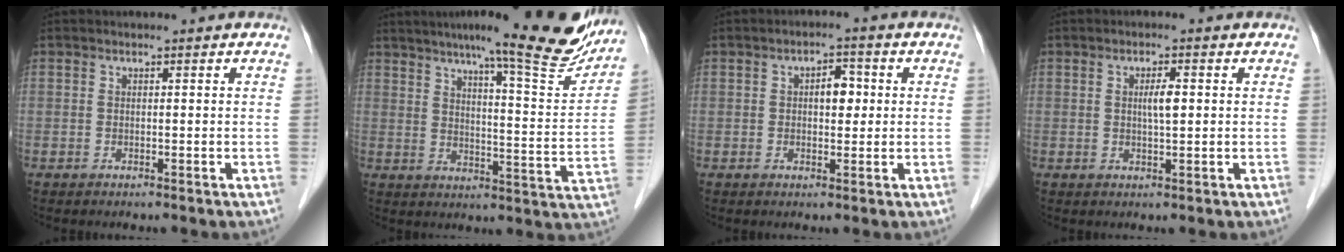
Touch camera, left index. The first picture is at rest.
{"total": 20.0, "force": [16.9, 1.2, 10.7], "torque": [-0.137, -0.030, 0.215]}
{"total": 3.4, "force": [0.4, 1.8, 2.9], "torque": [-0.041, 0.012, 0.007]}
{"total": 2.5, "force": [0.3, 0.3, 2.4], "torque": [-0.042, 0.000, 0.007]}